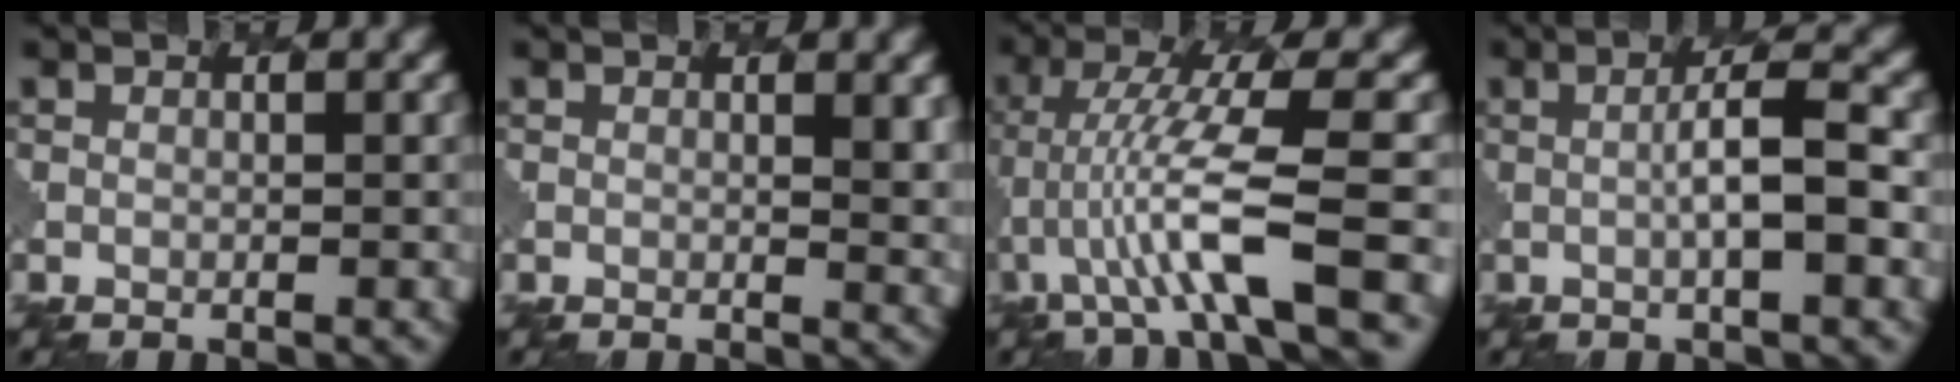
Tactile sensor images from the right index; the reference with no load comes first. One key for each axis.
{"total": 2.7, "fx": 0.8, "fy": 0.7, "fz": 2.5, "tx": -0.030, "ty": -0.001, "tz": 0.012}
{"total": 7.2, "fx": -2.3, "fy": 0.8, "fz": 6.8, "tx": -0.137, "ty": 0.007, "tz": -0.039}
{"total": 4.0, "fx": 0.2, "fy": 0.6, "fz": 4.0, "tx": -0.068, "ty": 0.006, "tz": 0.000}